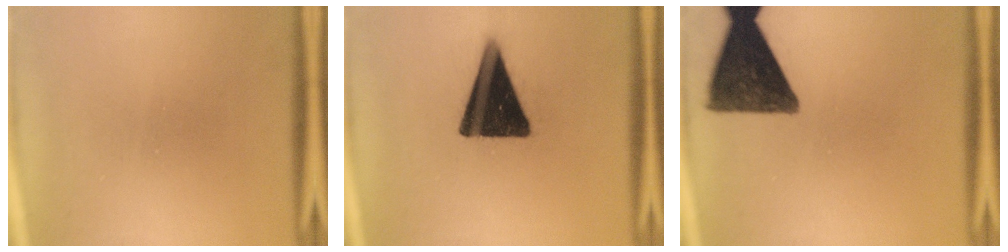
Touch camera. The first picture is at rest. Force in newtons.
{"total": 17.4}
{"total": 13.9}